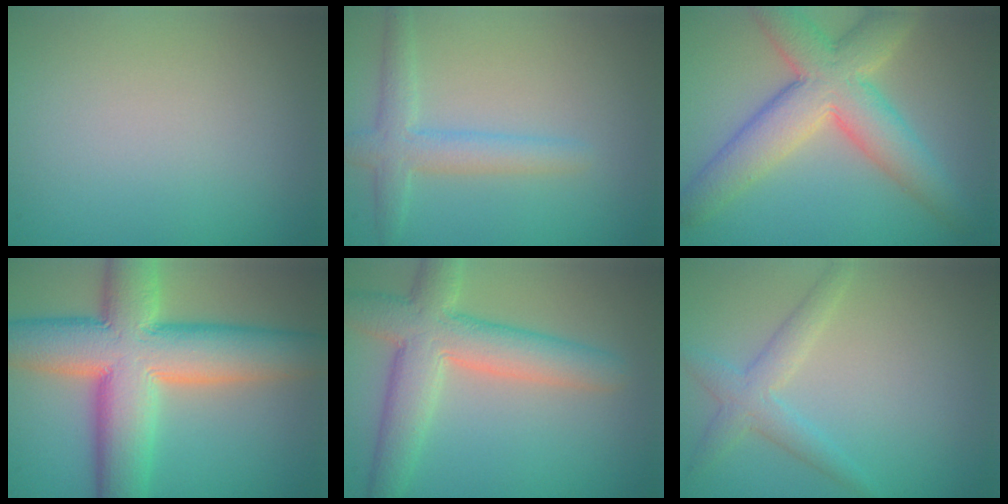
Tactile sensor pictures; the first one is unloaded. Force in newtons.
{"total": 3.0, "press": 3.0, "slide": 0.2}
{"total": 7.8, "press": 7.8, "slide": 0.5}
{"total": 12.8, "press": 12.8, "slide": 0.6}
{"total": 6.8, "press": 6.8, "slide": 0.5}
{"total": 2.6, "press": 2.6, "slide": 0.1}